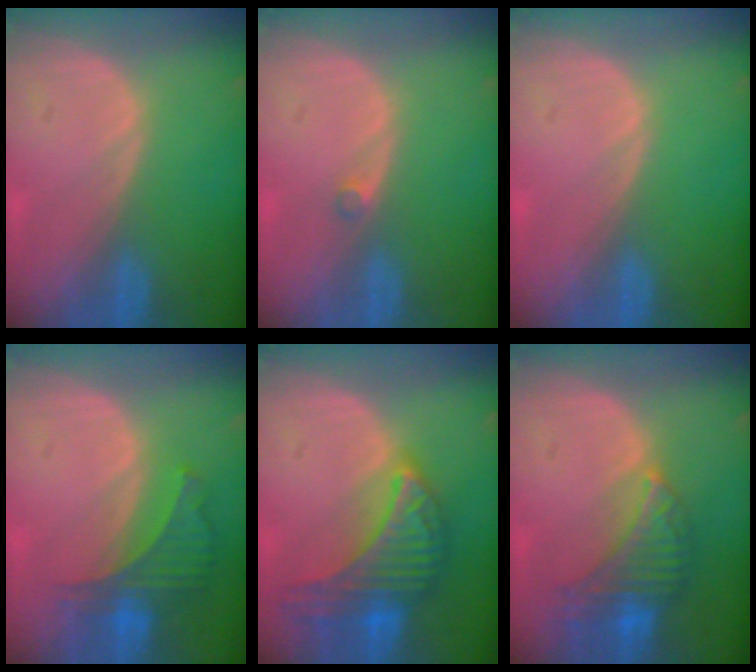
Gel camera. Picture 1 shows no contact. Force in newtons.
{"total": 1.0, "press": 0.9, "slide": 0.5}
{"total": 0.0}
{"total": 6.4, "press": 5.9, "slide": 2.3}
{"total": 9.6, "press": 9.5, "slide": 0.6}
{"total": 8.1, "press": 7.0, "slide": 4.0}